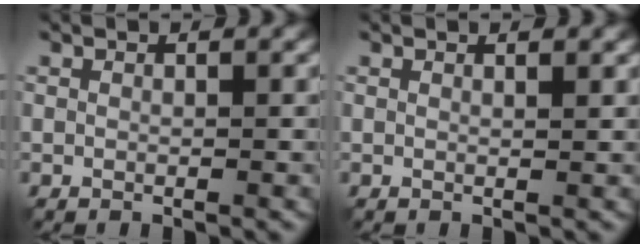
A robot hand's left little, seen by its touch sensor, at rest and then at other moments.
{"total": 1.2, "force": [0.8, 0.4, 0.8], "torque": [-0.006, 0.004, 0.003]}